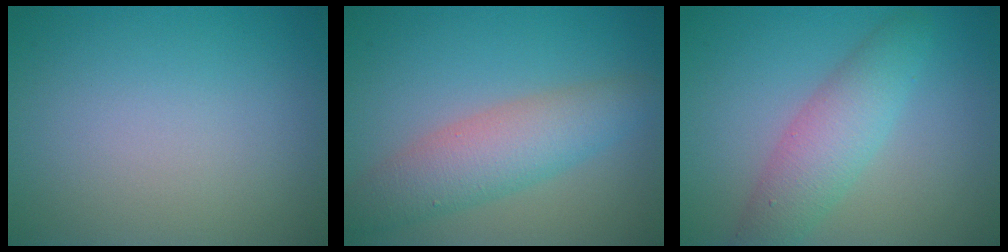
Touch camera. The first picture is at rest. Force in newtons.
{"total": 5.0, "press": 5.0, "slide": 0.1}
{"total": 4.5, "press": 4.5, "slide": 0.1}